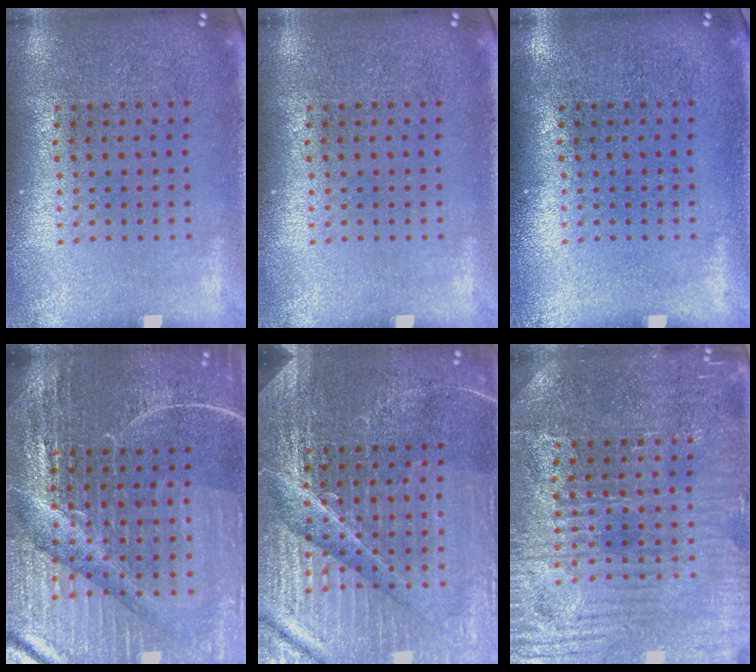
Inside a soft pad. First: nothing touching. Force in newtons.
{"total": 0.0}
{"total": 0.0}
{"total": 5.1, "press": 4.8, "slide": 1.6}
{"total": 5.5, "press": 5.1, "slide": 2.1}
{"total": 4.4, "press": 4.2, "slide": 1.1}